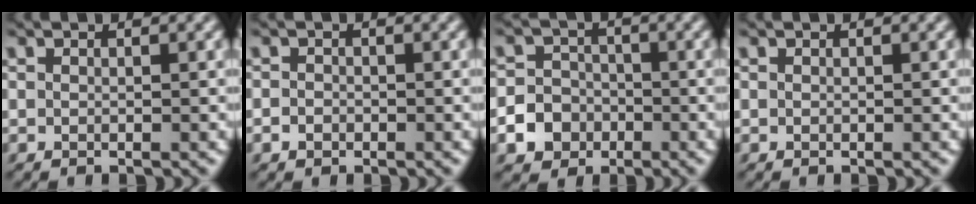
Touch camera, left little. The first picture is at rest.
{"total": 1.1, "force": [-0.4, 0.9, 0.3], "torque": [0.006, 0.001, -0.011]}
{"total": 6.1, "force": [-2.9, 5.2, 1.2], "torque": [-0.016, -0.009, -0.069]}
{"total": 0.0}